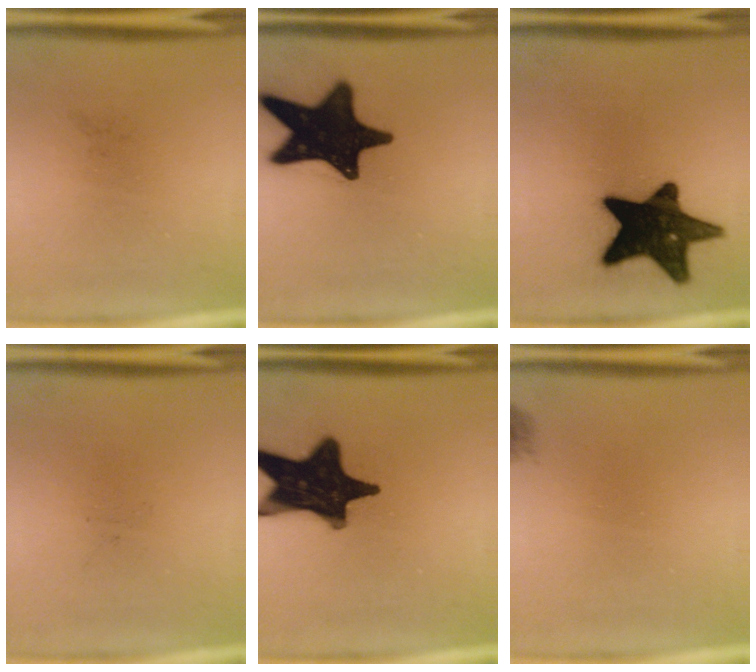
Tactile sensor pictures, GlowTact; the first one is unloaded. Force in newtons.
{"total": 18.8}
{"total": 17.2}
{"total": 0.0}
{"total": 19.2}
{"total": 0.9}